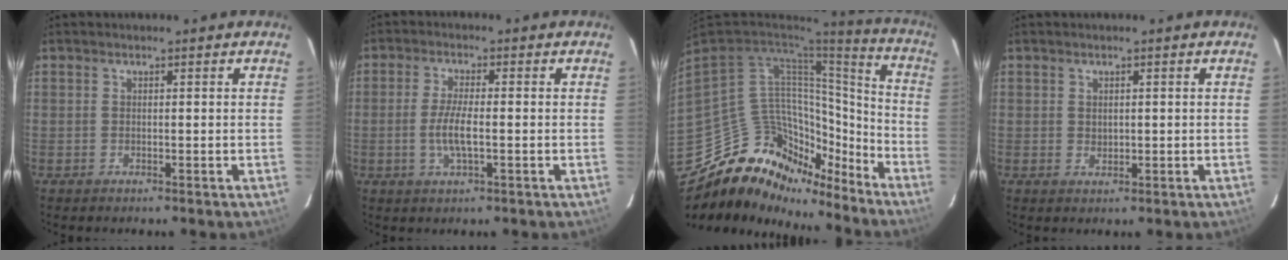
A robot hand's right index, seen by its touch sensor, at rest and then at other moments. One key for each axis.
{"total": 5.0, "fx": -1.1, "fy": 1.1, "fz": 4.8, "tx": -0.094, "ty": -0.006, "tz": -0.020}
{"total": 21.6, "fx": -16.1, "fy": 12.9, "fz": 6.5, "tx": -0.143, "ty": 0.056, "tz": -0.249}
{"total": 1.2, "fx": 0.4, "fy": 1.1, "fz": 0.4, "tx": -0.003, "ty": 0.000, "tz": 0.009}